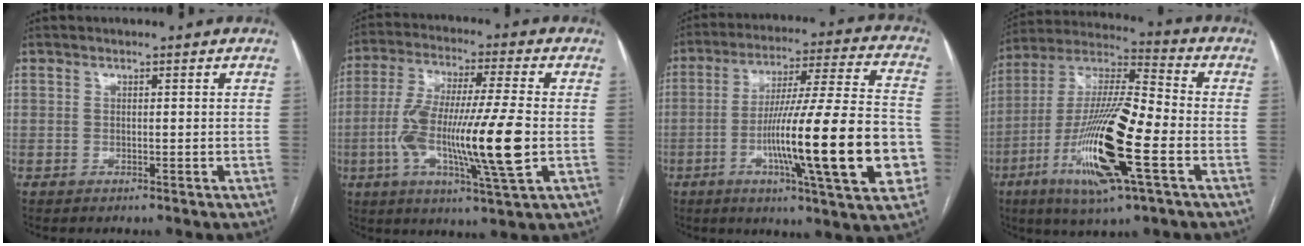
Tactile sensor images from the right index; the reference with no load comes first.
{"total": 17.0, "force": [-3.0, 1.0, 16.8], "torque": [-0.319, -0.009, -0.056]}
{"total": 23.6, "force": [-5.8, 1.0, 22.9], "torque": [-0.329, -0.008, -0.092]}
{"total": 19.9, "force": [-6.6, 2.4, 18.6], "torque": [-0.385, -0.022, -0.122]}